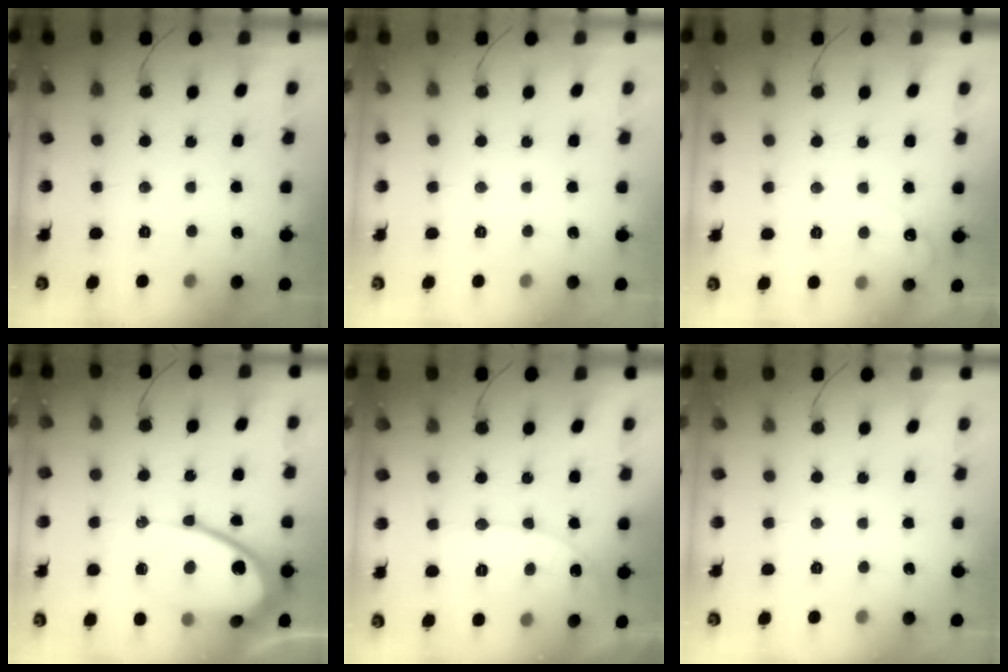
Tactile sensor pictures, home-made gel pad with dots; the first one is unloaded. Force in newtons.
{"total": 0.0}
{"total": 3.8, "press": 3.8, "slide": 0.3}
{"total": 16.6, "press": 16.5, "slide": 1.5}
{"total": 9.4, "press": 9.4, "slide": 0.6}
{"total": 0.0}